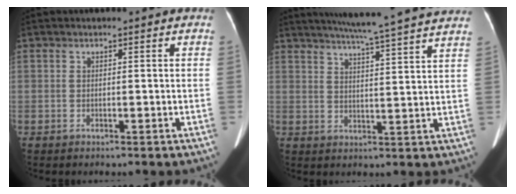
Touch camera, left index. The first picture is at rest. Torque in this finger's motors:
{"motor_torque": [0.05, -0.61, 0.02, 0.02]}